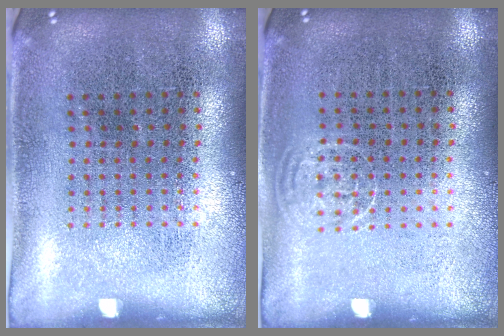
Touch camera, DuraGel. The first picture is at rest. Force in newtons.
{"total": 0.6, "press": 0.4, "slide": 0.4}